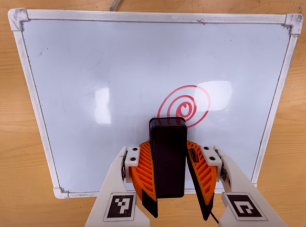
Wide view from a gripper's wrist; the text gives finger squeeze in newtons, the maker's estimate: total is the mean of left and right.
{"total": 11.5, "left": 12.2, "right": 10.8}